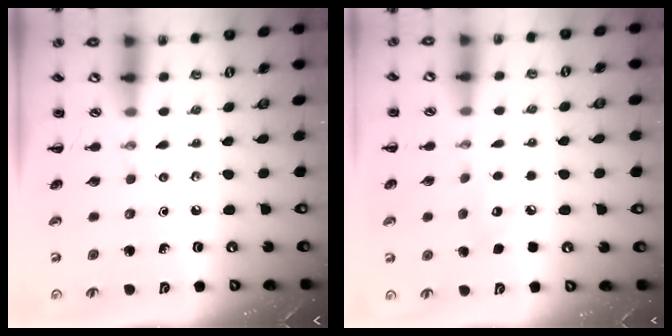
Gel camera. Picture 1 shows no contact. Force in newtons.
{"total": 6.3, "press": 6.1, "slide": 1.7}